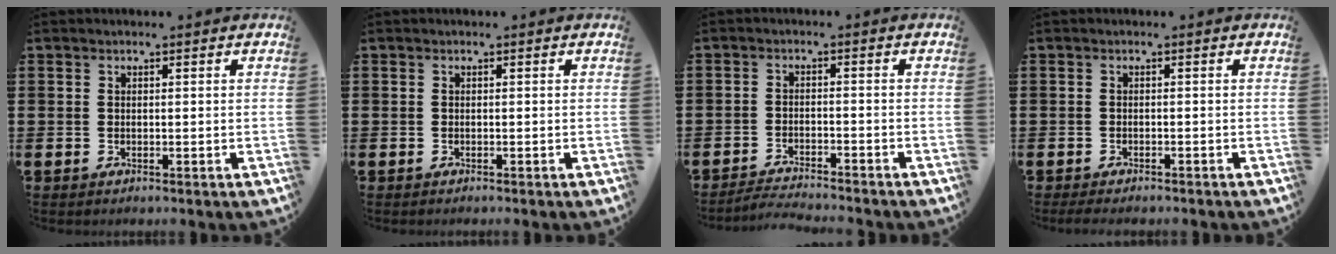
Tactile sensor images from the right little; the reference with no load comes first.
{"total": 0.0}
{"total": 2.5, "force": [-2.4, -0.2, 0.2], "torque": [-0.005, 0.002, -0.051]}
{"total": 1.0, "force": [-0.8, 0.1, 0.4], "torque": [-0.009, -0.002, -0.017]}